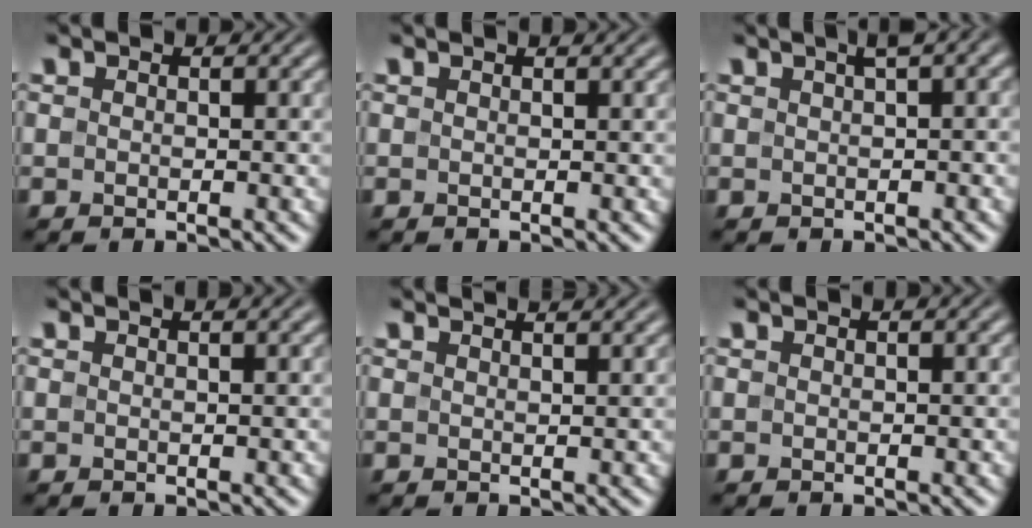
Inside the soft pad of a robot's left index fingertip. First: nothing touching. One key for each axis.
{"total": 1.2, "fx": 0.8, "fy": 0.4, "fz": 0.7, "tx": -0.007, "ty": -0.002, "tz": 0.004}
{"total": 3.8, "fx": 1.4, "fy": 1.2, "fz": 3.3, "tx": -0.035, "ty": 0.018, "tz": 0.019}
{"total": 2.0, "fx": 1.3, "fy": 0.7, "fz": 1.3, "tx": -0.010, "ty": 0.005, "tz": 0.000}
{"total": 3.4, "fx": 2.6, "fy": 1.3, "fz": 1.7, "tx": 0.003, "ty": 0.017, "tz": 0.000}
{"total": 0.9, "fx": 0.6, "fy": 0.3, "fz": 0.6, "tx": -0.005, "ty": -0.001, "tz": 0.003}